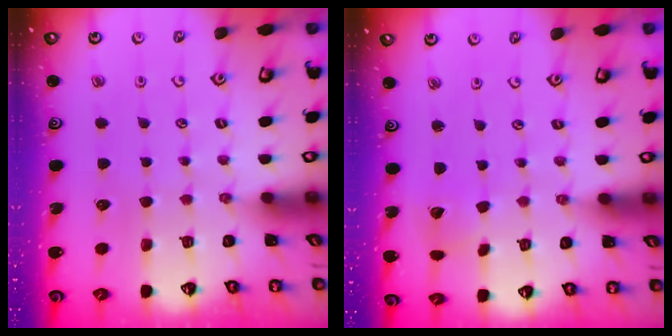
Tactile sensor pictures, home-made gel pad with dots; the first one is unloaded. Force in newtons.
{"total": 2.3, "press": 2.3, "slide": 0.3}